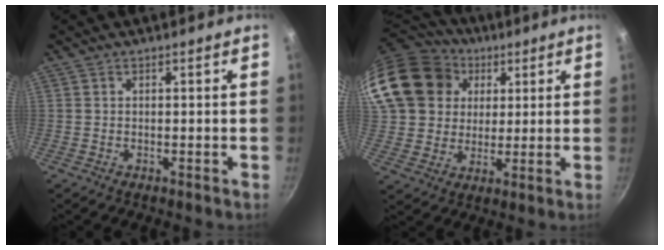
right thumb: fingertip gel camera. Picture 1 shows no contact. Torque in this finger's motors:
{"motor_torque": [0.77, 4.15, 0.72, -0.58, 0.18]}